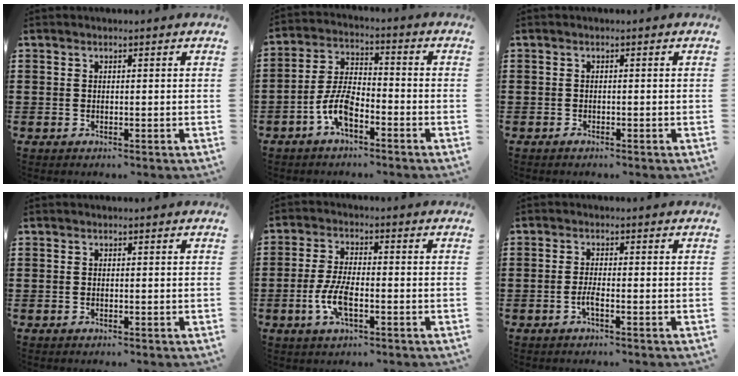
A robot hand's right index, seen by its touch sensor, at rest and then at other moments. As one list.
[{"total": 6.8, "force": [-3.5, 2.8, 5.1], "torque": [-0.128, -0.001, -0.074]}, {"total": 0.6, "force": [-0.6, 0.2, 0.2], "torque": [-0.005, -0.001, -0.011]}, {"total": 0.0}, {"total": 6.3, "force": [-2.2, 2.4, 5.4], "torque": [-0.123, -0.005, -0.045]}, {"total": 2.1, "force": [-1.1, 0.2, 1.7], "torque": [-0.040, -0.003, -0.022]}]